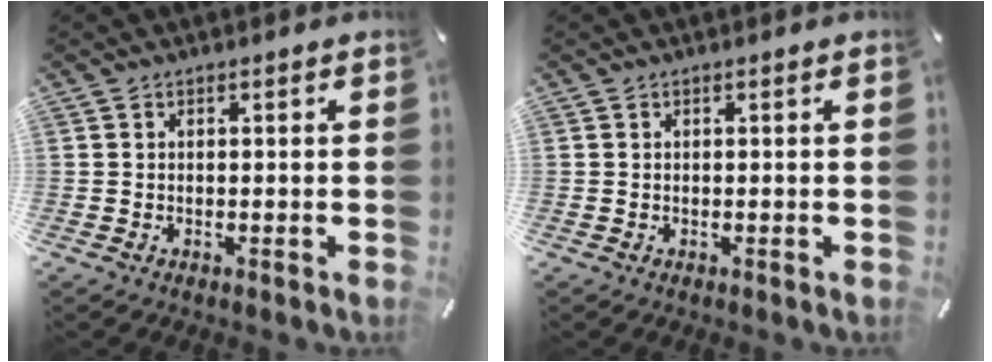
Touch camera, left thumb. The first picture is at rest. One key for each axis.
{"total": 0.0}